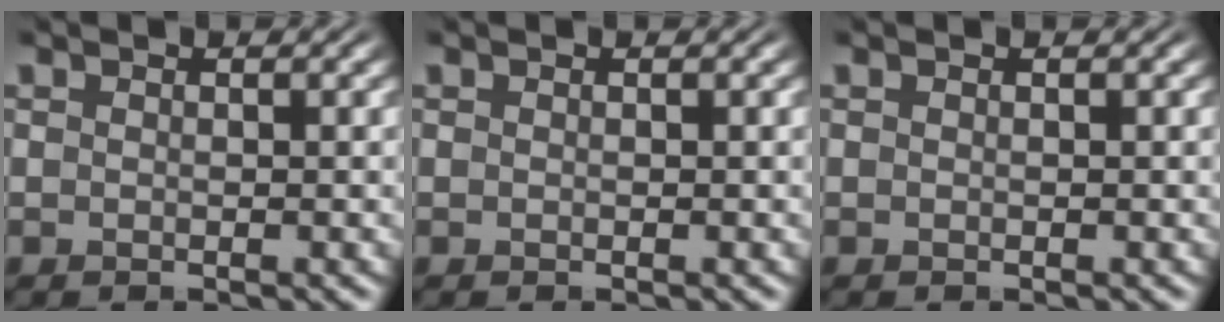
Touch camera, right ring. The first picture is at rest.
{"total": 0.0}
{"total": 0.0}